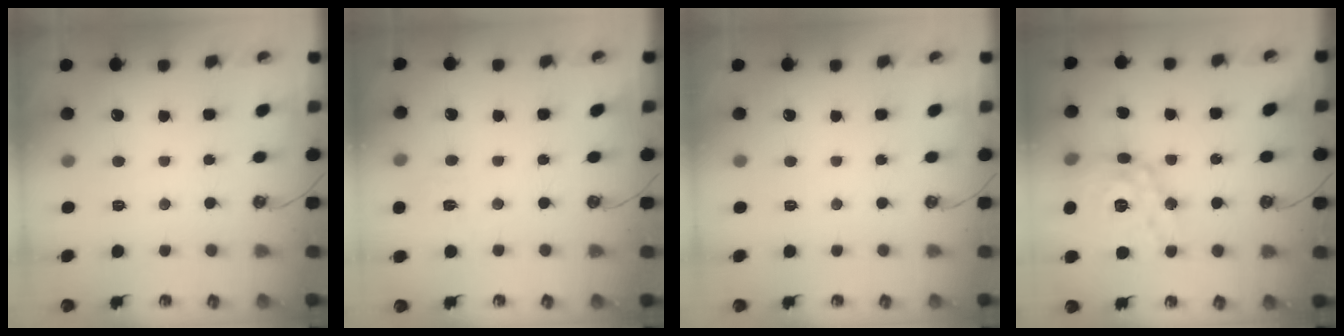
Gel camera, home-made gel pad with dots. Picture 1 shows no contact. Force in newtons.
{"total": 4.9, "press": 4.8, "slide": 0.6}
{"total": 0.0}
{"total": 16.7, "press": 16.6, "slide": 1.6}